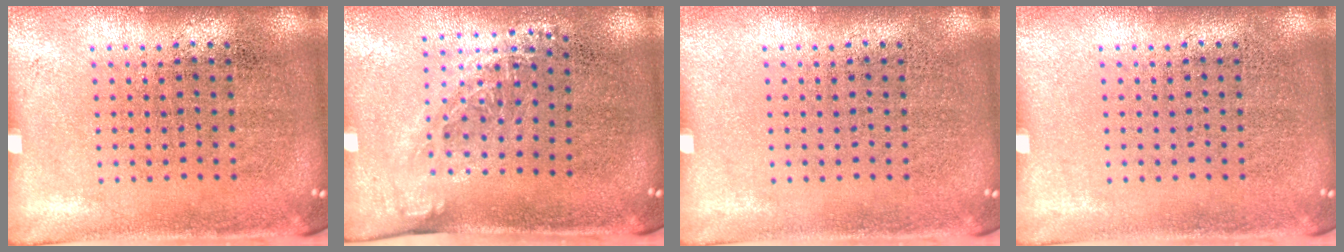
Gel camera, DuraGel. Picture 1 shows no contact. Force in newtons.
{"total": 1.3, "press": 0.9, "slide": 0.9}
{"total": 0.0}
{"total": 0.0}